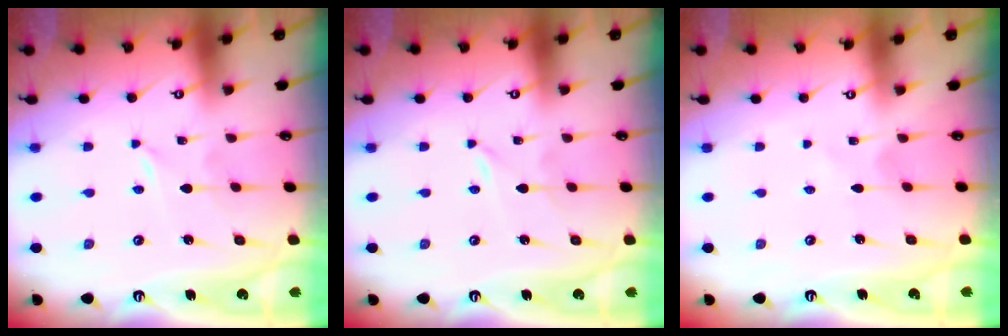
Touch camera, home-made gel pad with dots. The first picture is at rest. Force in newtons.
{"total": 0.0}
{"total": 1.0, "press": 1.0, "slide": 0.1}